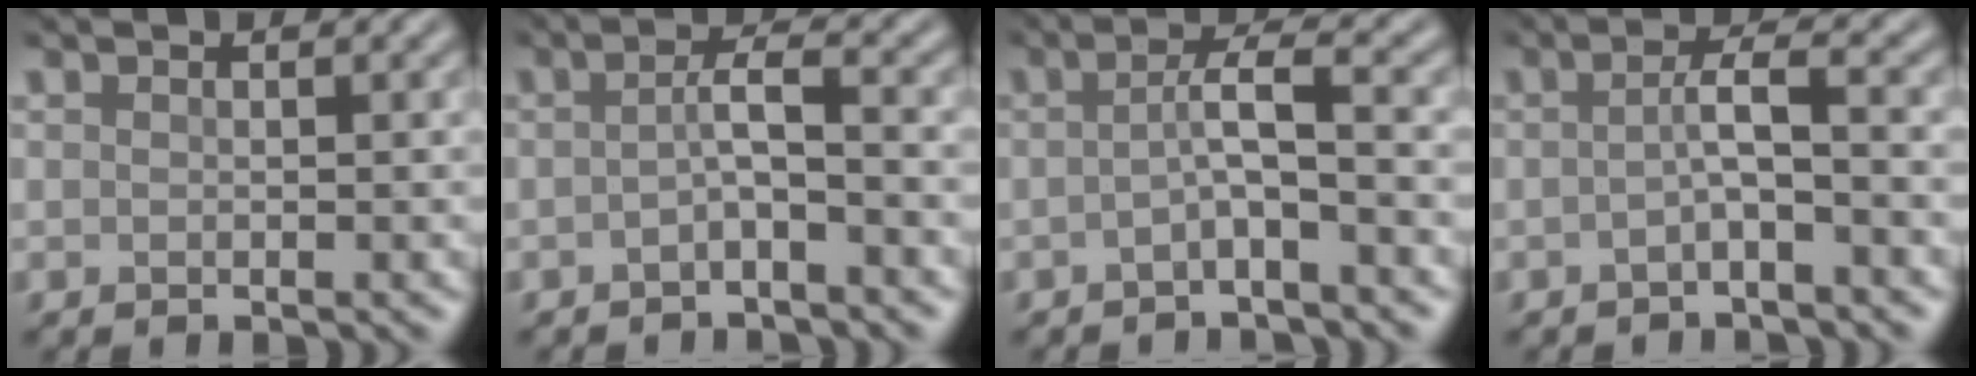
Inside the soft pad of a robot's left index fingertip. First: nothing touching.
{"total": 2.2, "force": [-0.8, 0.3, 2.0], "torque": [-0.038, 0.008, -0.021]}
{"total": 2.7, "force": [-0.7, 0.2, 2.6], "torque": [-0.048, 0.009, -0.020]}
{"total": 2.4, "force": [-0.7, 0.2, 2.3], "torque": [-0.045, 0.005, -0.018]}